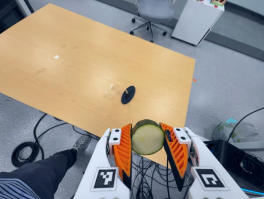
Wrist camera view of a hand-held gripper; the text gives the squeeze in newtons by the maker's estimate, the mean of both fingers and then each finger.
{"total": 11.7, "left": 10.9, "right": 12.5}